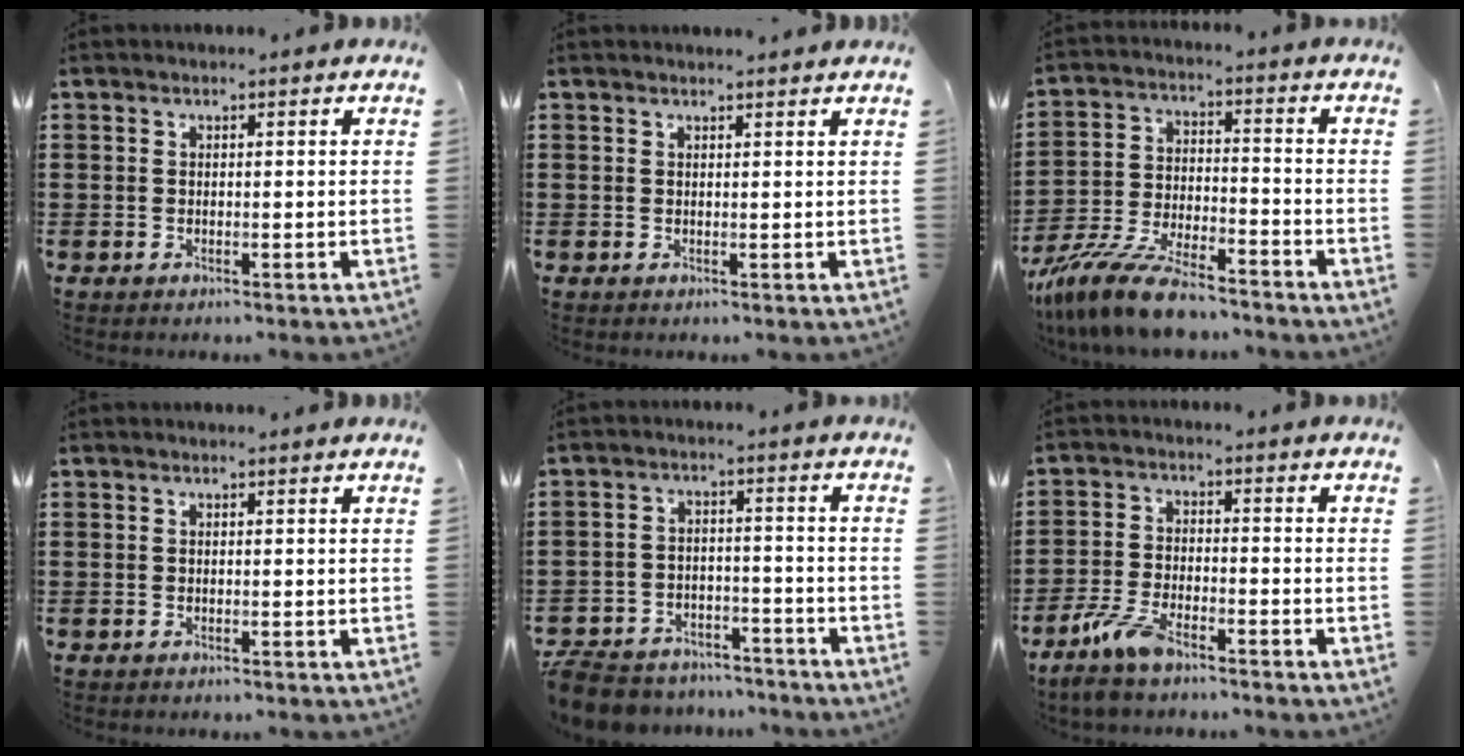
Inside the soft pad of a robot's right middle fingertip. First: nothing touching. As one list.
[{"total": 0.7, "force": [0.7, -0.1, 0.0], "torque": [-0.001, -0.003, 0.013]}, {"total": 10.2, "force": [-9.0, 1.6, 4.5], "torque": [-0.096, 0.016, -0.176]}, {"total": 0.0}, {"total": 6.0, "force": [-5.7, 1.5, 0.9], "torque": [-0.035, 0.009, -0.119]}, {"total": 6.2, "force": [-4.5, 1.8, 3.8], "torque": [-0.094, -0.008, -0.090]}]